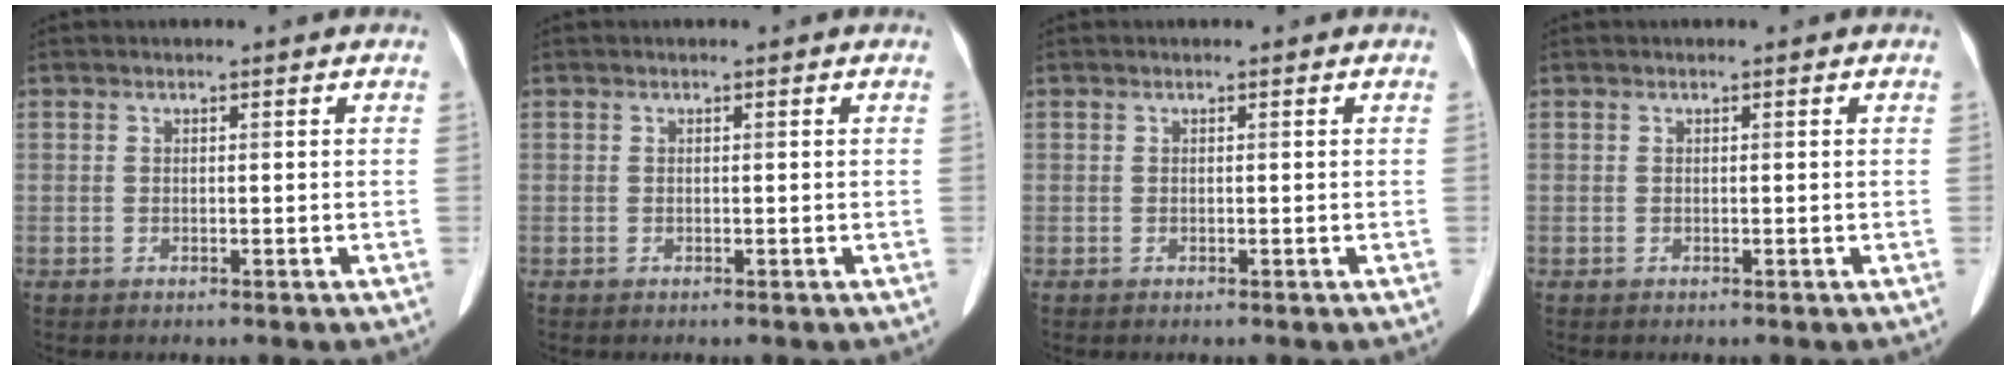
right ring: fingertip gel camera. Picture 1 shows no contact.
{"total": 0.0}
{"total": 0.0}
{"total": 0.0}